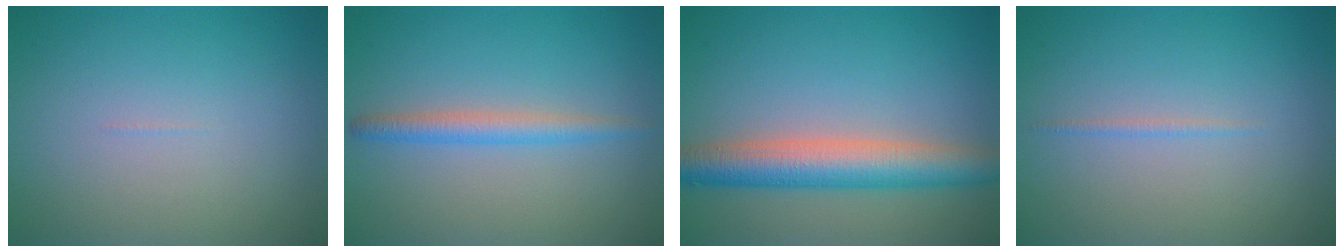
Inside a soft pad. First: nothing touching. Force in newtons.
{"total": 2.3, "press": 2.3, "slide": 0.0}
{"total": 6.0, "press": 6.0, "slide": 0.1}
{"total": 0.6, "press": 0.6, "slide": 0.1}